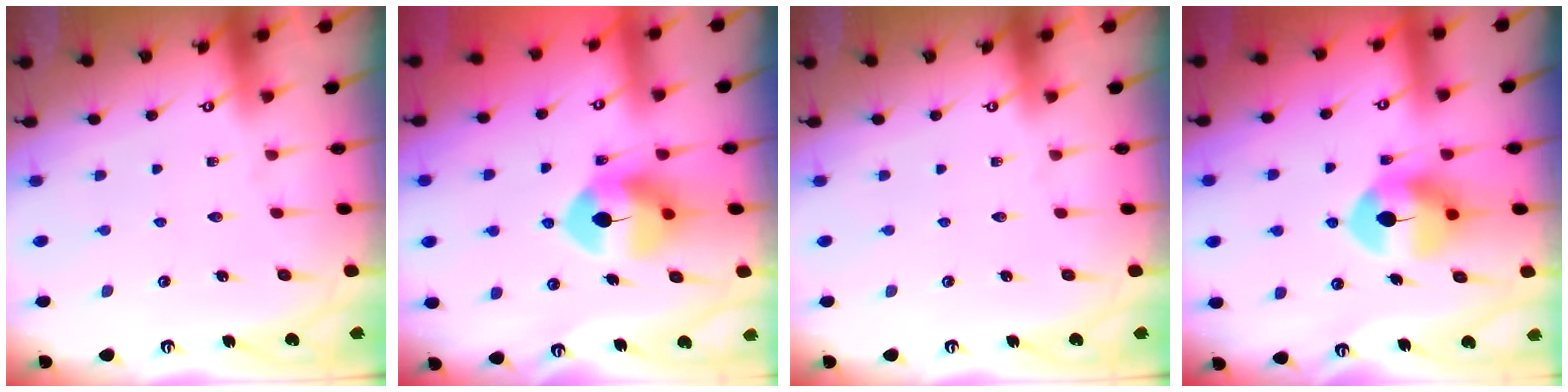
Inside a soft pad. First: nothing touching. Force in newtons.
{"total": 8.8, "press": 8.7, "slide": 1.4}
{"total": 0.0}
{"total": 8.7, "press": 8.6, "slide": 1.5}